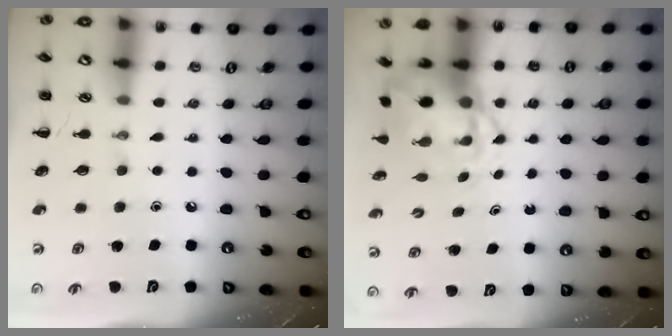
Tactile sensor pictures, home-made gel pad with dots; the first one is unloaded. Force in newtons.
{"total": 5.4, "press": 5.3, "slide": 0.7}